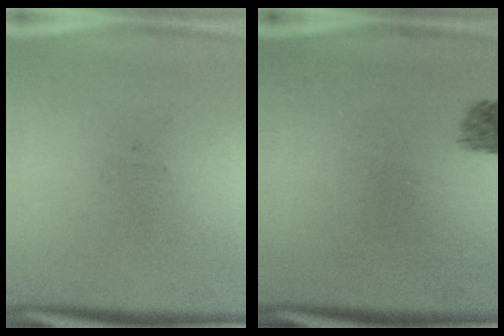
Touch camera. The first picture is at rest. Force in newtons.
{"total": 1.8}